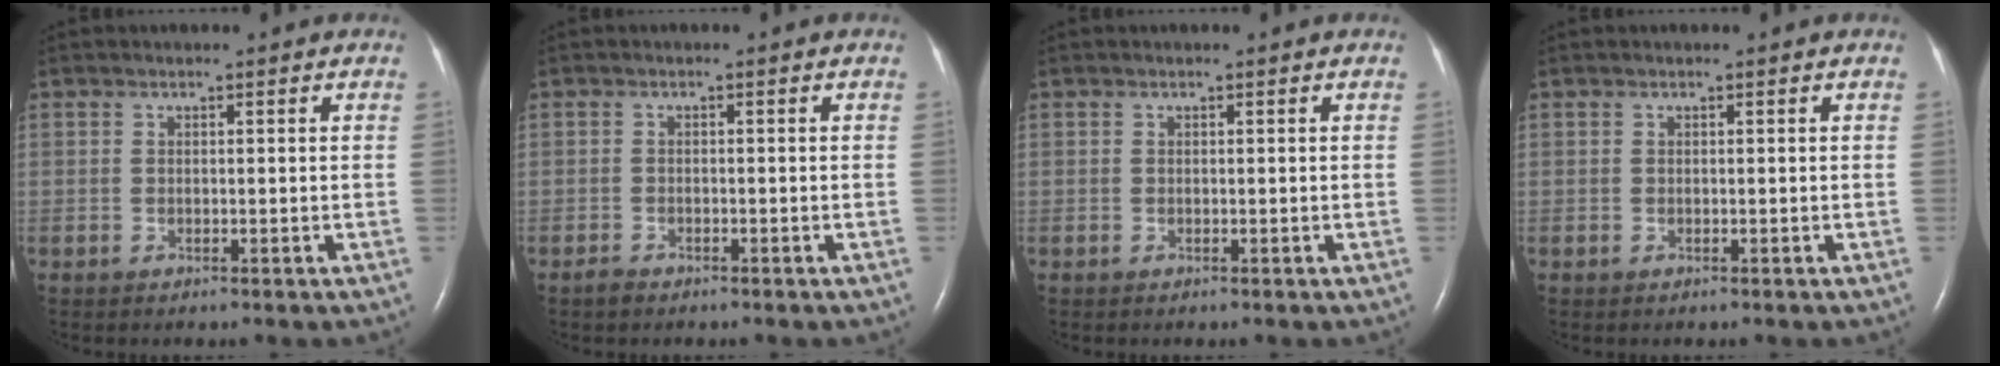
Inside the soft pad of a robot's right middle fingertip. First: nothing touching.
{"total": 1.5, "force": [-1.4, 0.6, 0.2], "torque": [-0.007, 0.000, -0.025]}
{"total": 0.0}
{"total": 0.0}